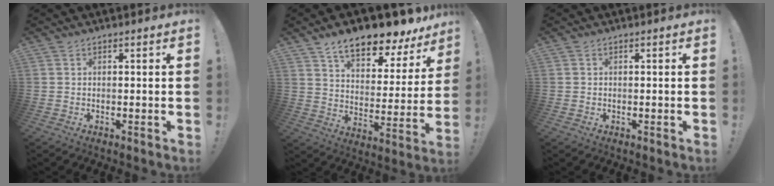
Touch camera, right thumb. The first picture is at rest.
{"total": 13.2, "force": [10.3, 4.4, 6.9], "torque": [-0.116, -0.080, 0.174]}
{"total": 0.5, "force": [-0.1, 0.5, 0.0], "torque": [0.002, 0.003, -0.002]}